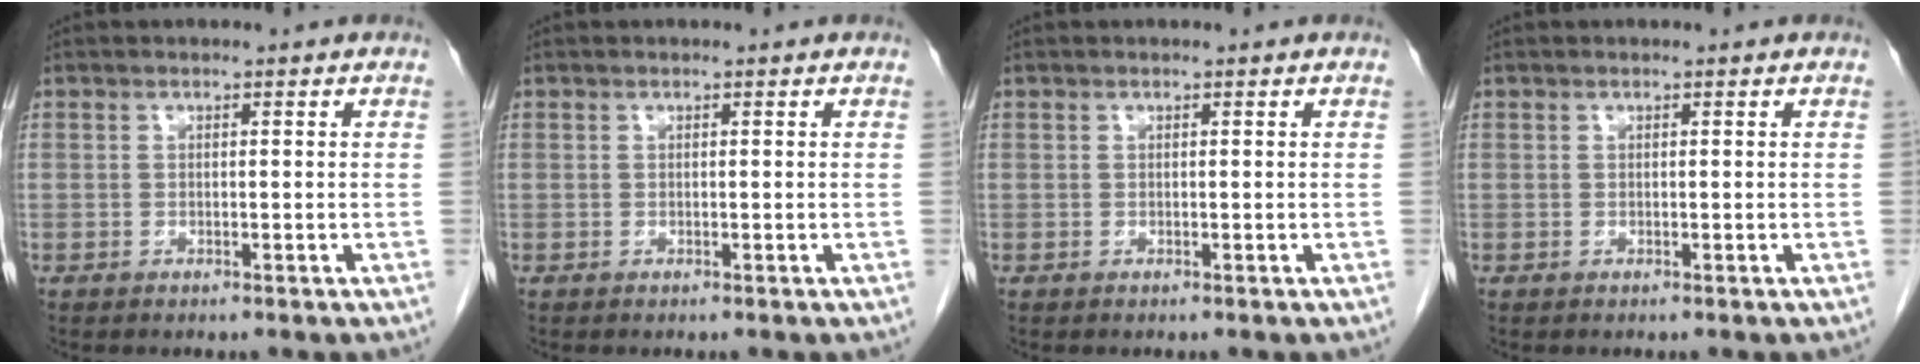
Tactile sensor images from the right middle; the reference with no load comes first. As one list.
[{"total": 0.0}, {"total": 0.0}, {"total": 0.0}]